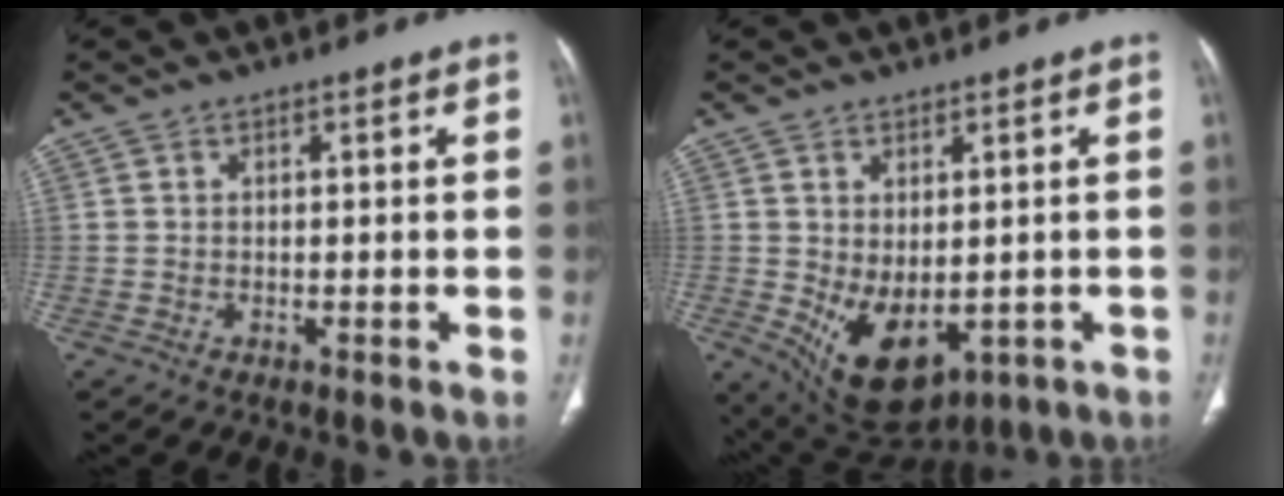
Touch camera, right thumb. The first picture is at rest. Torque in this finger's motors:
{"motor_torque": [-0.59, 0.95, 0.35, 0.34, 0.17]}